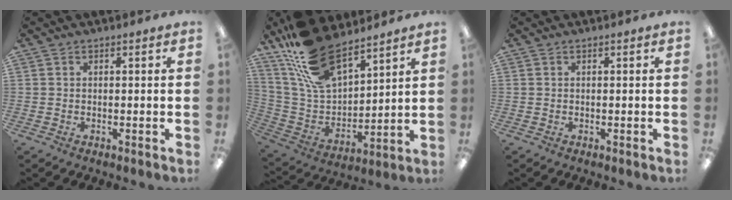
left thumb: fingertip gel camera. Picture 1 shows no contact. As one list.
[{"total": 18.5, "force": [13.8, 8.3, 9.2], "torque": [-0.197, -0.073, 0.258]}, {"total": 0.0}]